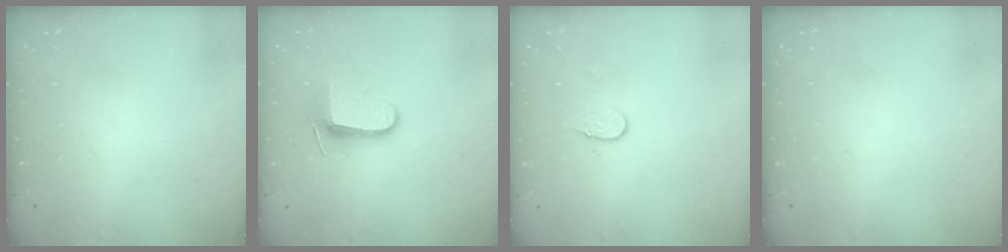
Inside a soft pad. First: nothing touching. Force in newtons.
{"total": 9.3, "press": 9.2, "slide": 1.5}
{"total": 6.4, "press": 6.4, "slide": 0.6}
{"total": 0.0}